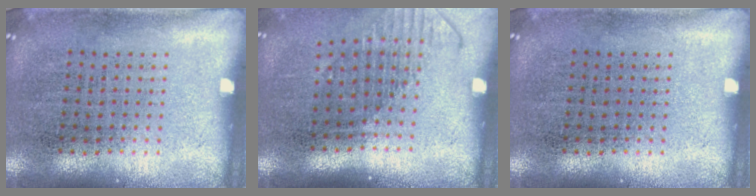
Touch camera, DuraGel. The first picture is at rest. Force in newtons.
{"total": 1.5, "press": 1.1, "slide": 0.9}
{"total": 0.0}